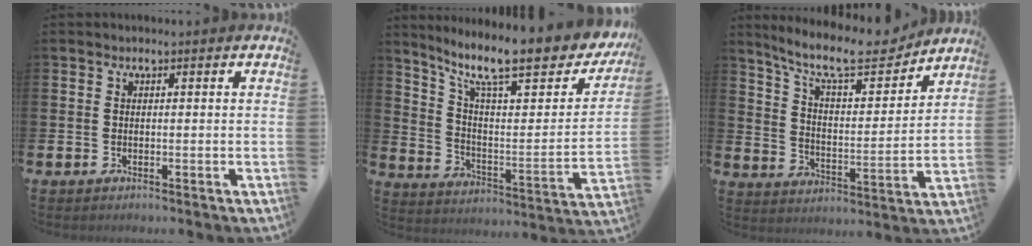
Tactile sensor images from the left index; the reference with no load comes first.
{"total": 12.8, "force": [9.8, 3.5, 7.5], "torque": [-0.152, -0.070, 0.158]}
{"total": 11.0, "force": [9.7, 2.5, 4.5], "torque": [-0.107, -0.065, 0.164]}